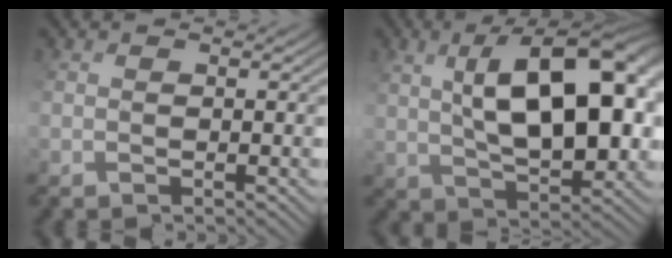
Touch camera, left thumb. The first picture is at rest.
{"total": 13.0, "force": [4.1, 6.2, 10.7], "torque": [-0.142, 0.023, 0.069]}